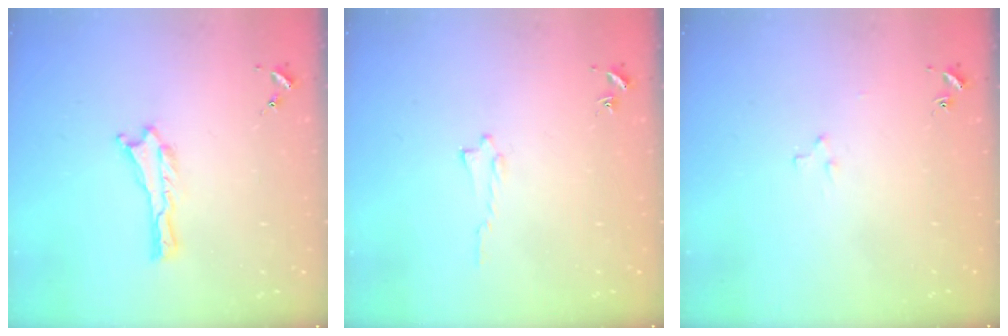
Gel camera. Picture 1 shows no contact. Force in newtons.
{"total": 0.6, "press": 0.6, "slide": 0.1}
{"total": 2.4, "press": 2.4, "slide": 0.2}